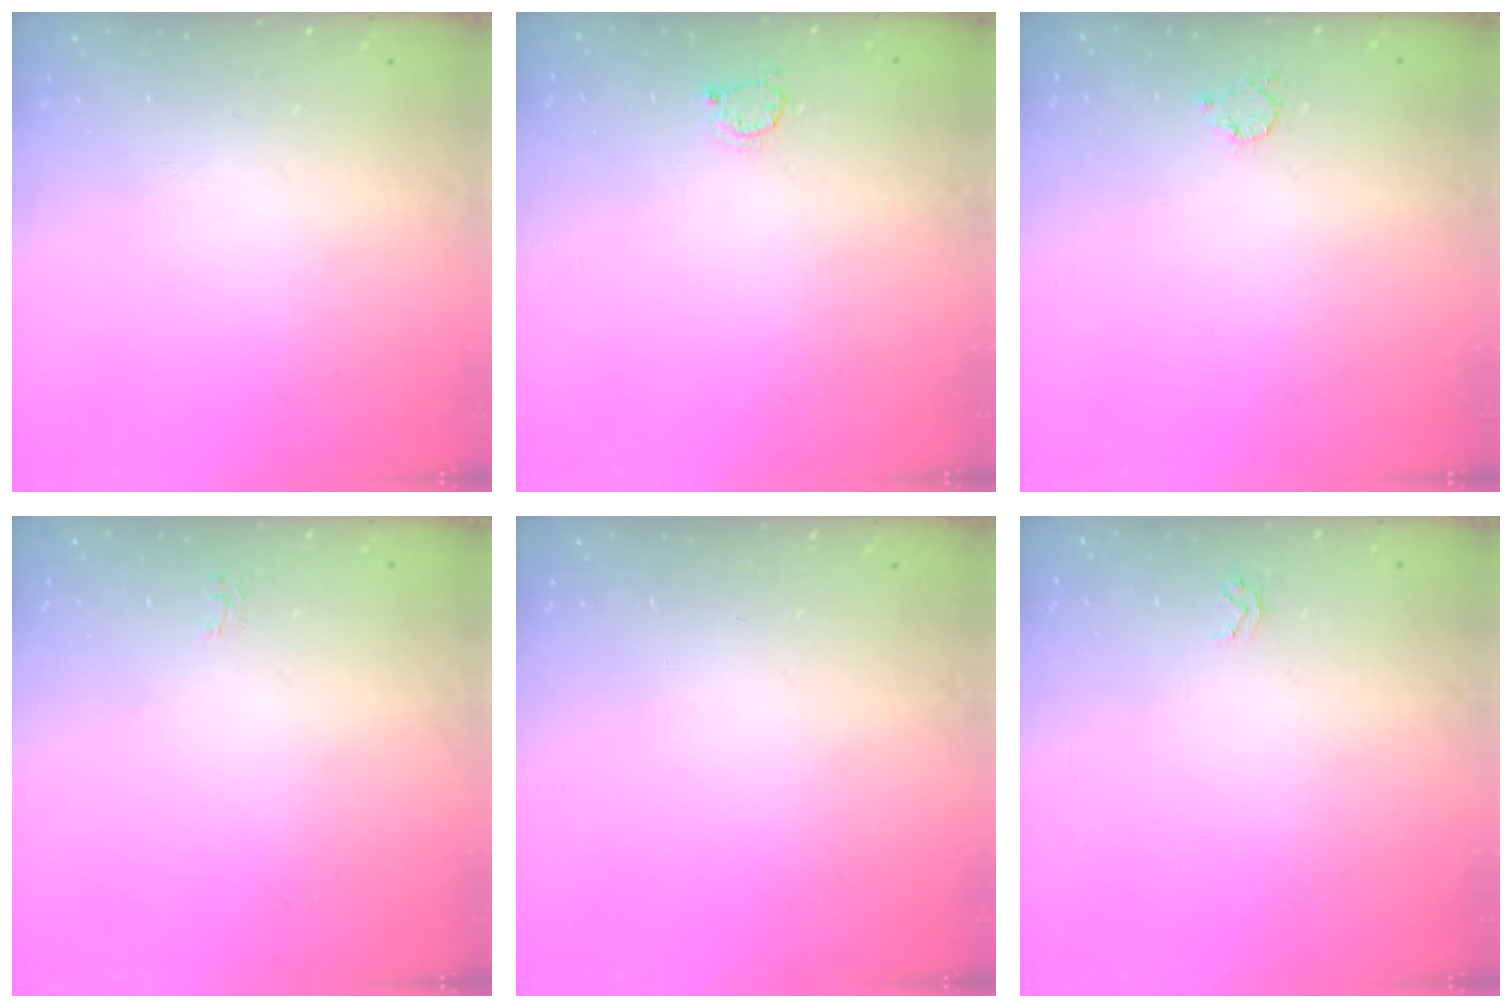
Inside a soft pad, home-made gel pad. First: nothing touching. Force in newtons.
{"total": 2.7, "press": 2.7, "slide": 0.4}
{"total": 2.6, "press": 2.6, "slide": 0.4}
{"total": 2.6, "press": 2.6, "slide": 0.2}
{"total": 0.0}
{"total": 1.6, "press": 1.6, "slide": 0.2}